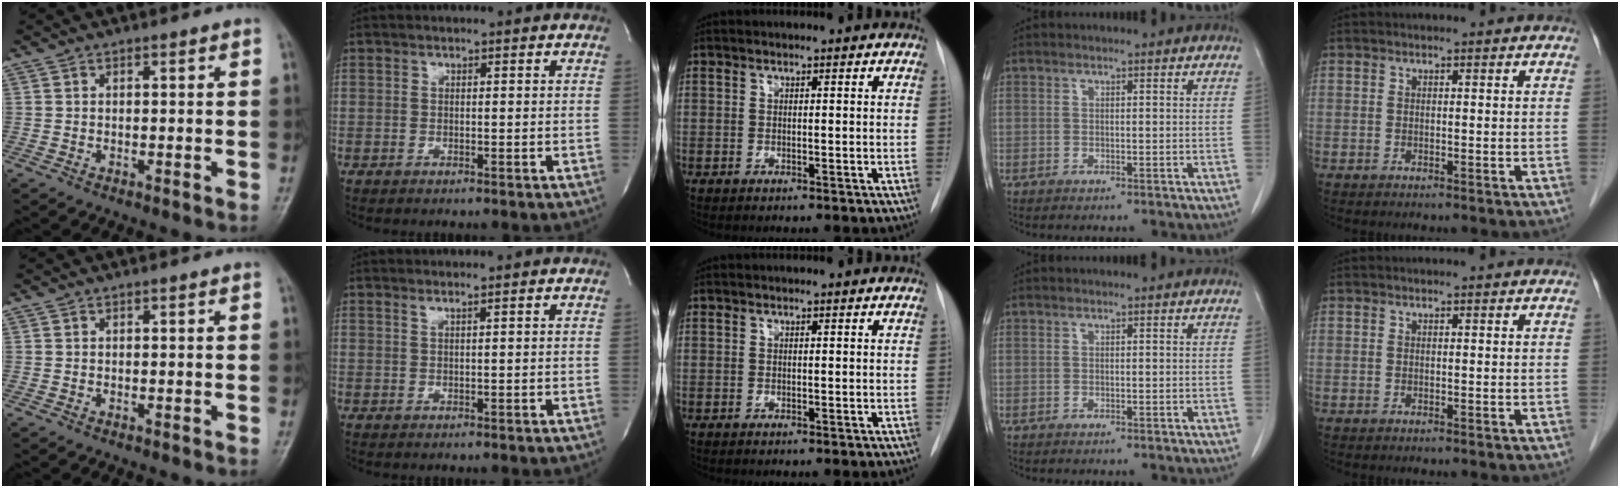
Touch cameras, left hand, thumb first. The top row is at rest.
{"index": {"total": 0.8, "force": [0.5, -0.2, 0.5], "torque": [-0.022, -0.005, 0.016]}}